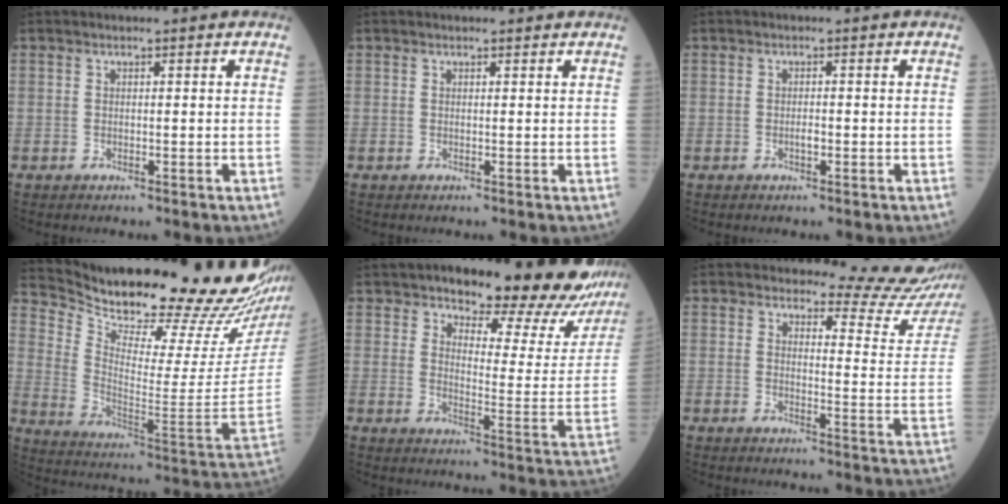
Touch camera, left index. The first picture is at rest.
{"total": 1.4, "force": [1.4, 0.3, 0.3], "torque": [-0.009, 0.002, 0.011]}
{"total": 1.0, "force": [-0.5, 0.2, 0.8], "torque": [-0.013, -0.002, -0.011]}
{"total": 28.1, "force": [24.9, 0.9, 12.9], "torque": [-0.223, -0.112, 0.348]}
{"total": 20.5, "force": [18.0, 2.8, 9.3], "torque": [-0.113, -0.082, 0.209]}
{"total": 13.6, "force": [13.6, 0.7, 0.5], "torque": [0.017, -0.122, 0.120]}